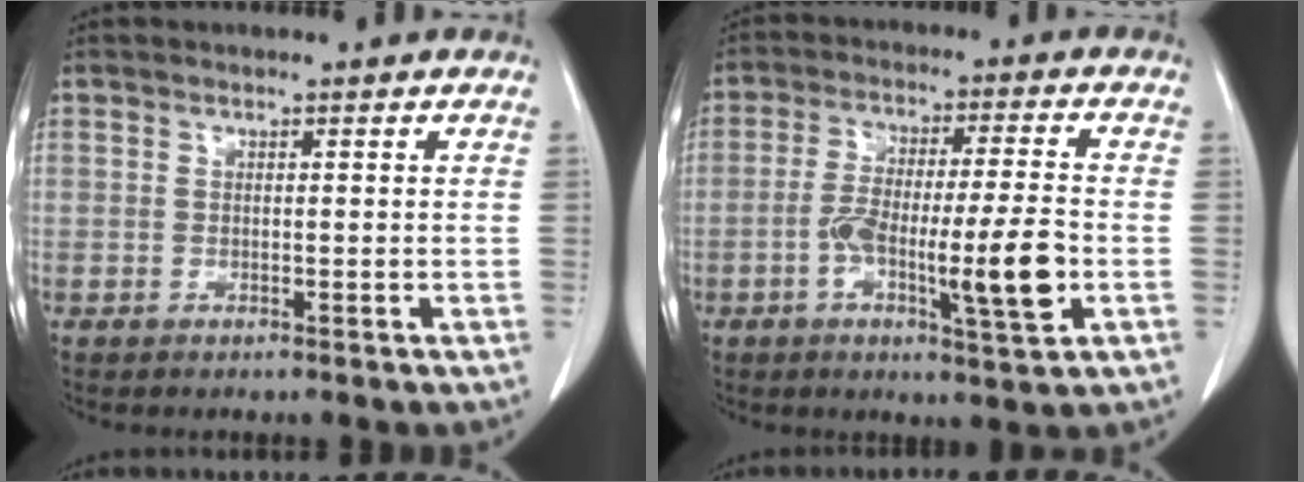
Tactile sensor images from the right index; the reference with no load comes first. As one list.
[{"total": 12.3, "force": [-3.3, 1.3, 11.8], "torque": [-0.204, 0.001, -0.055]}]